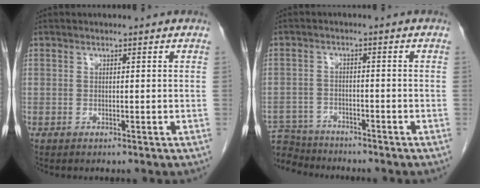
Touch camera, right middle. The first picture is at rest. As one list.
[{"total": 8.4, "force": [-8.0, 2.2, 1.0], "torque": [-0.023, 0.002, -0.139]}]